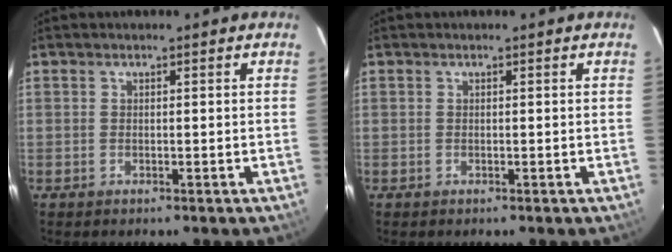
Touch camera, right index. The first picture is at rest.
{"total": 0.0}